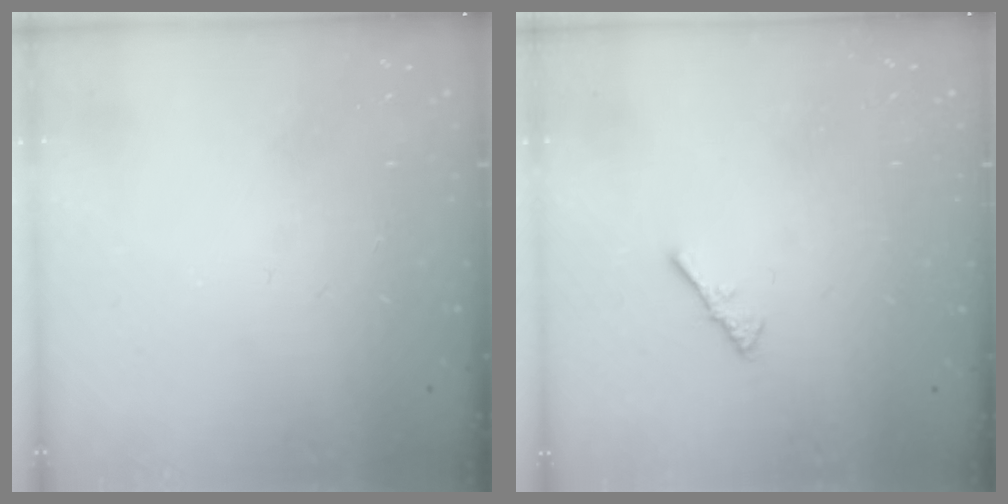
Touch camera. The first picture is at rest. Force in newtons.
{"total": 2.2, "press": 2.1, "slide": 0.5}